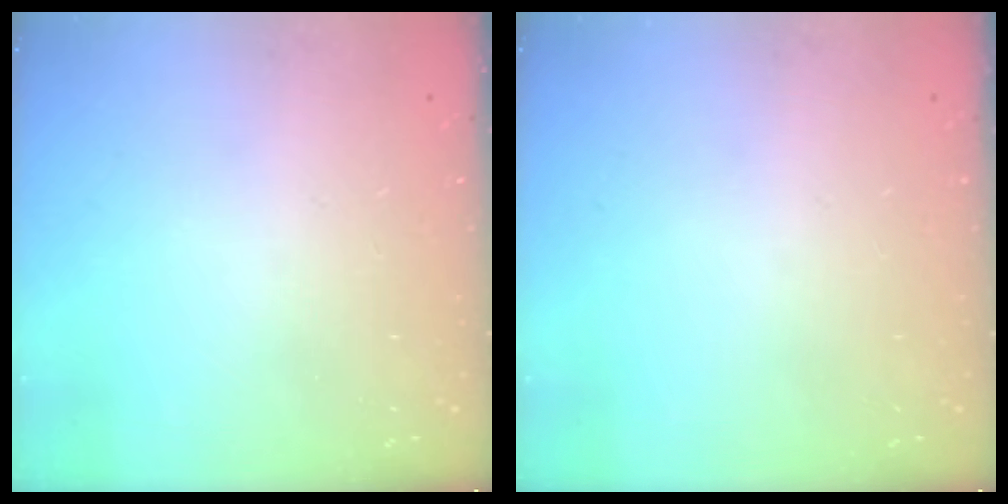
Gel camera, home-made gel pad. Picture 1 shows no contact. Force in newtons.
{"total": 0.0}